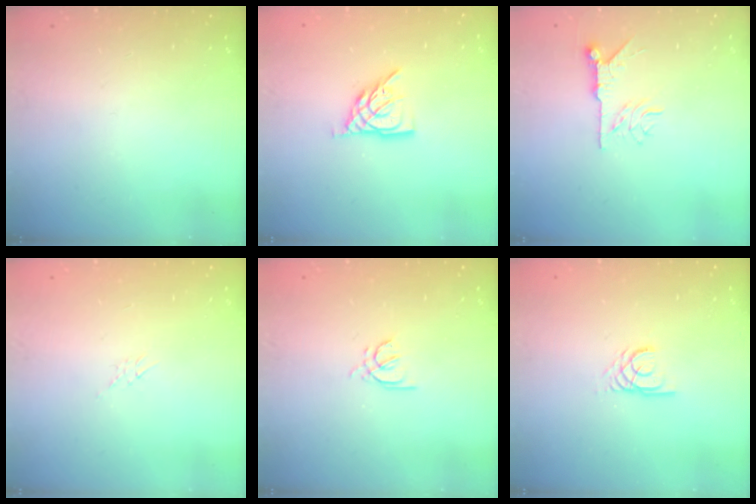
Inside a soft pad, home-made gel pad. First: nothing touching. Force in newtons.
{"total": 8.3, "press": 8.2, "slide": 0.9}
{"total": 7.3, "press": 7.3, "slide": 0.7}
{"total": 2.6, "press": 2.6, "slide": 0.2}
{"total": 2.8, "press": 2.7, "slide": 0.8}
{"total": 2.4, "press": 2.4, "slide": 0.2}